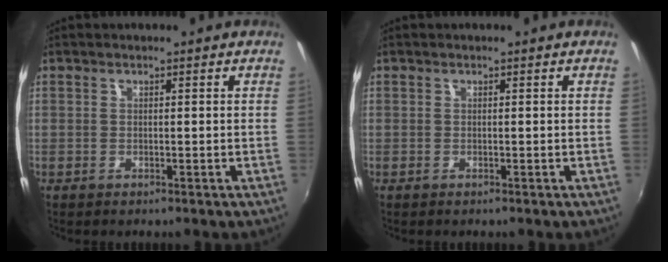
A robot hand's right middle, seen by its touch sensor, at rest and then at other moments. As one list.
[{"total": 0.0}]